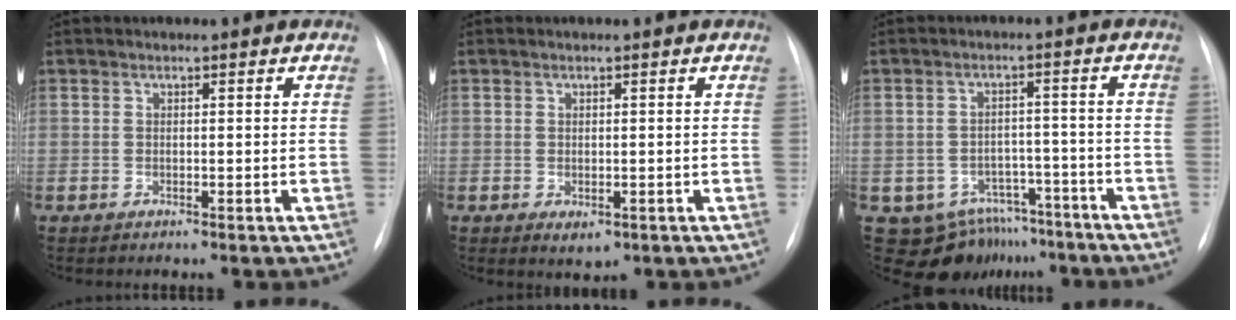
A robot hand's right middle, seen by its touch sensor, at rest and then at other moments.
{"total": 2.2, "force": [-0.8, 1.3, 1.6], "torque": [-0.019, -0.005, -0.001]}
{"total": 9.9, "force": [-7.0, 6.9, 1.5], "torque": [-0.013, 0.031, -0.088]}